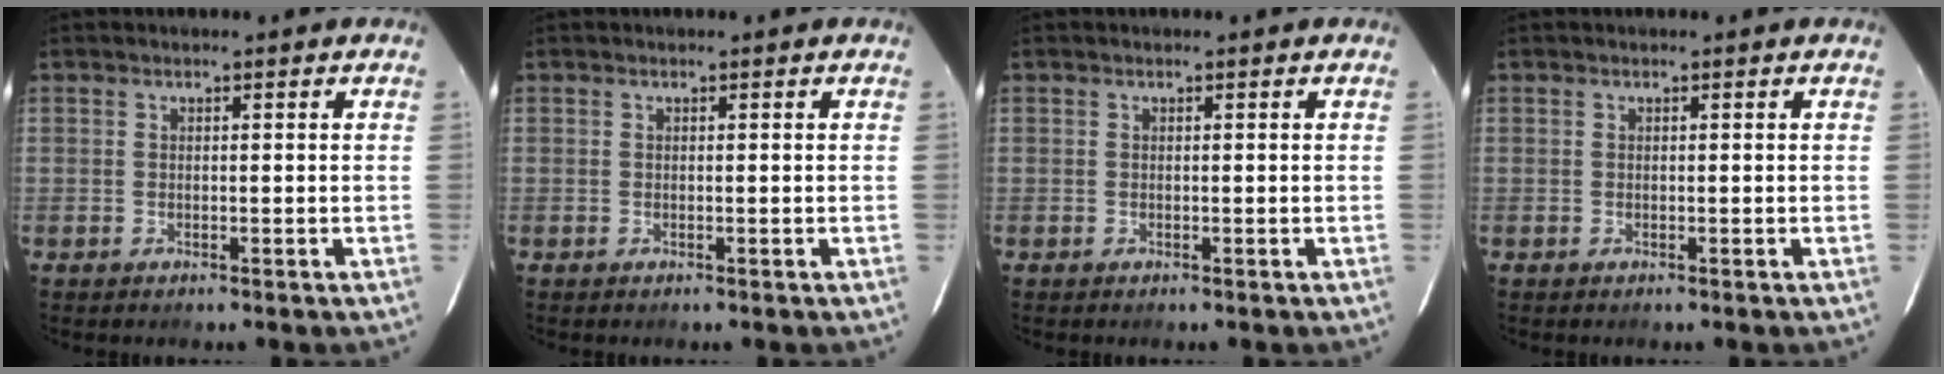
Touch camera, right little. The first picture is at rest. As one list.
[{"total": 0.0}, {"total": 0.0}, {"total": 0.0}]